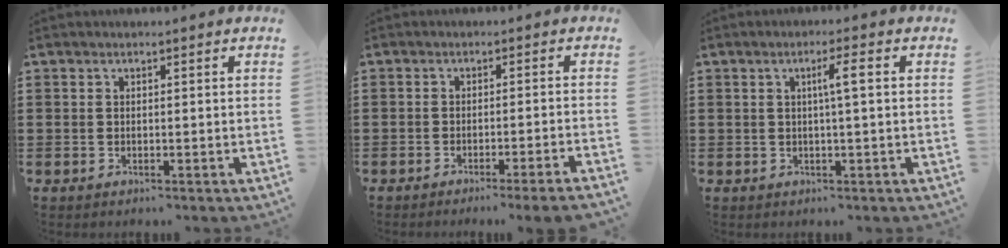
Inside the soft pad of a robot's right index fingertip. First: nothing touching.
{"total": 2.3, "force": [-1.9, -0.6, 1.2], "torque": [-0.020, -0.006, -0.036]}
{"total": 3.2, "force": [0.5, -0.2, 3.1], "torque": [-0.058, -0.001, 0.003]}